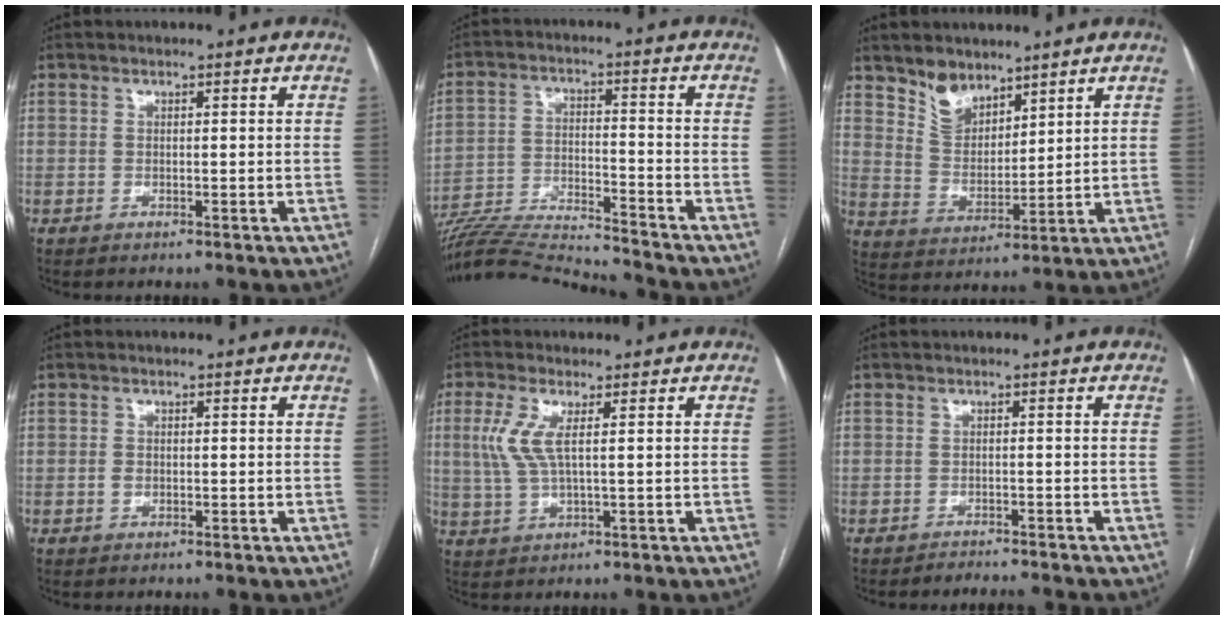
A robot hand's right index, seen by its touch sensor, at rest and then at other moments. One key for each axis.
{"total": 14.7, "fx": -14.3, "fy": -1.0, "fz": 3.3, "tx": -0.060, "ty": 0.002, "tz": -0.245}
{"total": 6.9, "fx": 5.4, "fy": 3.6, "fz": 2.4, "tx": -0.050, "ty": 0.001, "tz": 0.113}
{"total": 1.1, "fx": -0.2, "fy": 0.8, "fz": 0.7, "tx": -0.012, "ty": 0.002, "tz": -0.001}
{"total": 5.5, "fx": 1.3, "fy": 1.2, "fz": 5.2, "tx": -0.137, "ty": 0.002, "tz": 0.029}
{"total": 4.2, "fx": -4.1, "fy": 0.1, "fz": 0.7, "tx": -0.005, "ty": -0.010, "tz": -0.058}